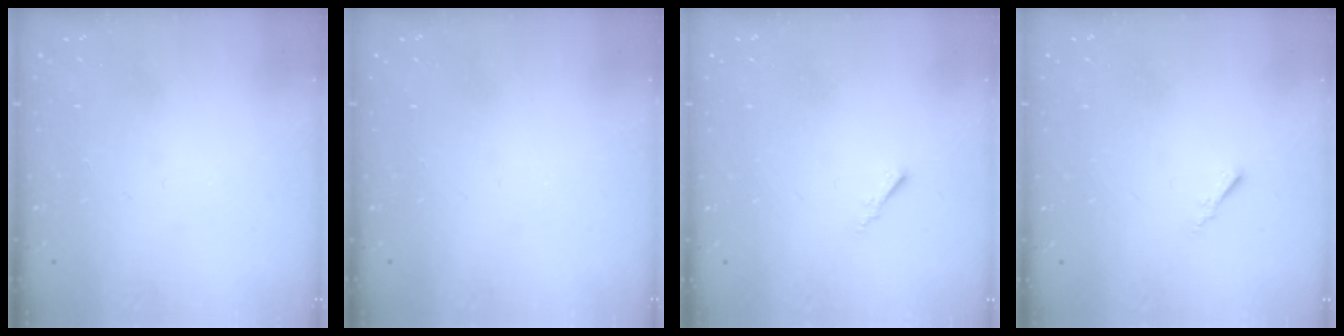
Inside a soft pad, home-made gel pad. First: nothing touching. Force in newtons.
{"total": 0.0}
{"total": 0.0}
{"total": 0.0}